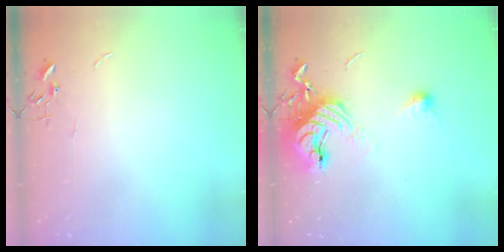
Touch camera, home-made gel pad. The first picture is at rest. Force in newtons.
{"total": 13.9, "press": 13.8, "slide": 1.2}